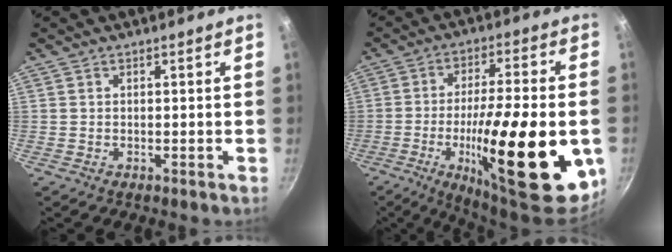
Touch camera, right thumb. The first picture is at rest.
{"total": 28.0, "force": [-6.9, 8.3, 25.9], "torque": [-0.367, 0.010, -0.100]}